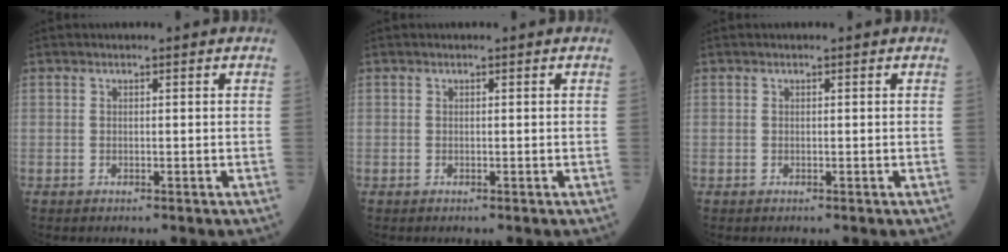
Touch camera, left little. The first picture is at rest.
{"total": 0.0}
{"total": 0.0}